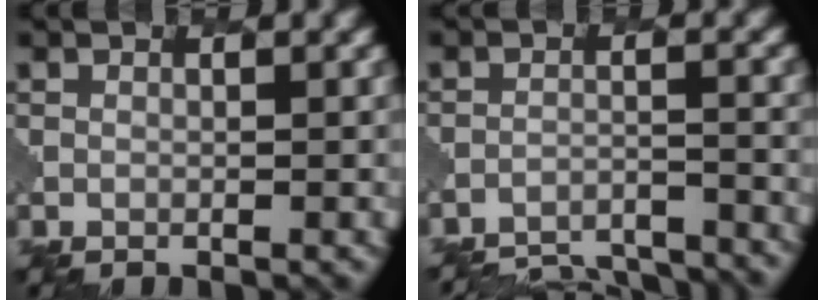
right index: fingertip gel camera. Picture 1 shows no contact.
{"total": 13.0, "force": [-12.7, 2.3, 1.6], "torque": [-0.018, 0.011, -0.161]}